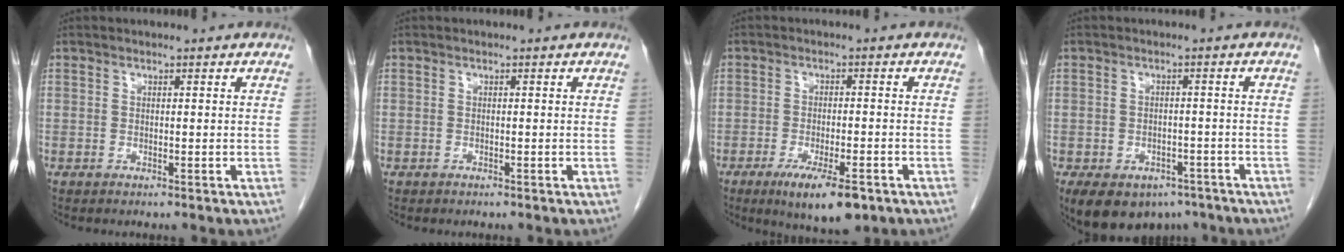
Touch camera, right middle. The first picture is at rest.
{"total": 0.0}
{"total": 8.4, "force": [-5.0, 2.1, 6.4], "torque": [-0.101, -0.014, -0.072]}
{"total": 11.9, "force": [-7.4, 7.7, 5.2], "torque": [-0.109, 0.003, -0.101]}